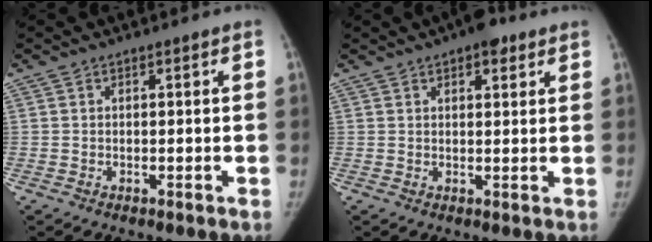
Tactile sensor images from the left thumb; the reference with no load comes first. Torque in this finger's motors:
{"motor_torque": [0.38, -0.34, 0.50, -0.41, 0.14]}